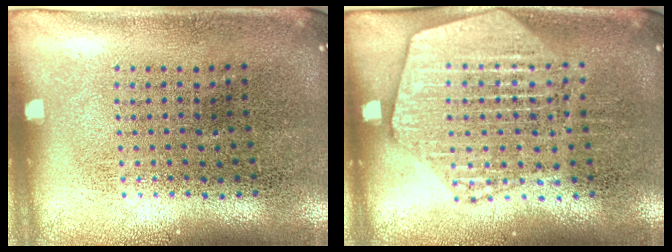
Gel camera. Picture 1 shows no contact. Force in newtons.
{"total": 1.9, "press": 1.9, "slide": 0.2}